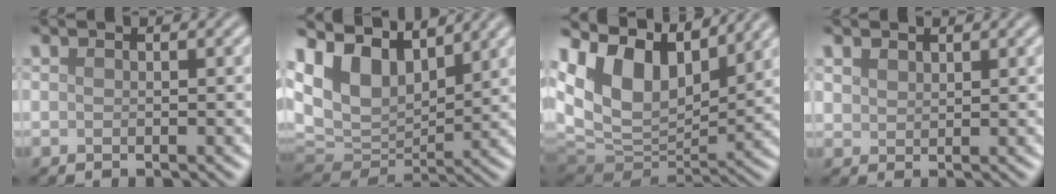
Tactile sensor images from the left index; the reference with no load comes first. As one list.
[{"total": 9.6, "force": [5.6, 5.7, 5.4], "torque": [-0.134, 0.018, 0.099]}, {"total": 12.4, "force": [6.7, 7.1, 7.8], "torque": [-0.168, 0.032, 0.121]}, {"total": 1.5, "force": [1.1, 0.9, 0.3], "torque": [-0.009, 0.001, 0.024]}]